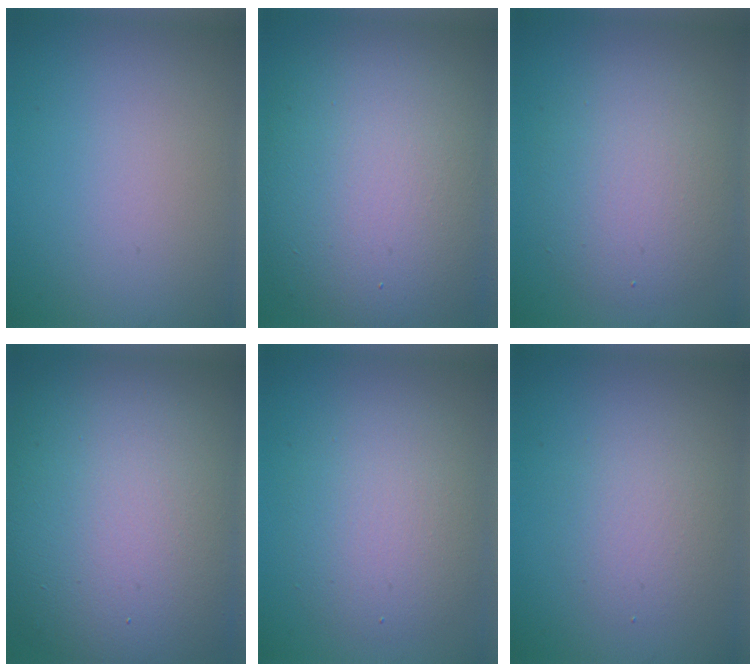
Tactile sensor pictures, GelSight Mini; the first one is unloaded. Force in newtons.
{"total": 13.4, "press": 13.3, "slide": 0.8}
{"total": 5.3, "press": 5.3, "slide": 0.4}
{"total": 17.0, "press": 17.0, "slide": 1.0}
{"total": 5.1, "press": 5.1, "slide": 0.2}
{"total": 2.7, "press": 2.6, "slide": 0.3}